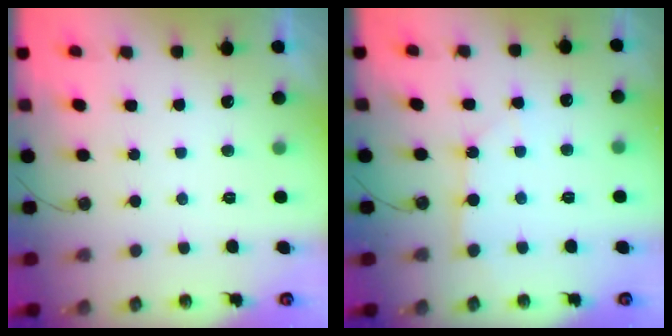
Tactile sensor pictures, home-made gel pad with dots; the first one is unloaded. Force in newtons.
{"total": 4.7, "press": 4.7, "slide": 0.5}